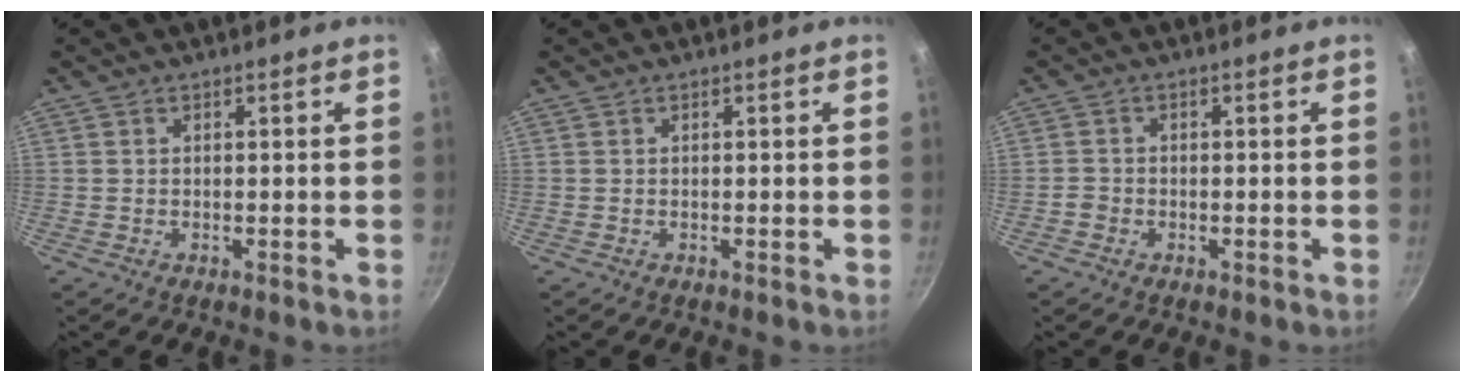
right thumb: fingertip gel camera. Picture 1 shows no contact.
{"total": 0.0}
{"total": 1.5, "force": [-0.7, 1.2, 0.5], "torque": [-0.006, 0.004, -0.018]}